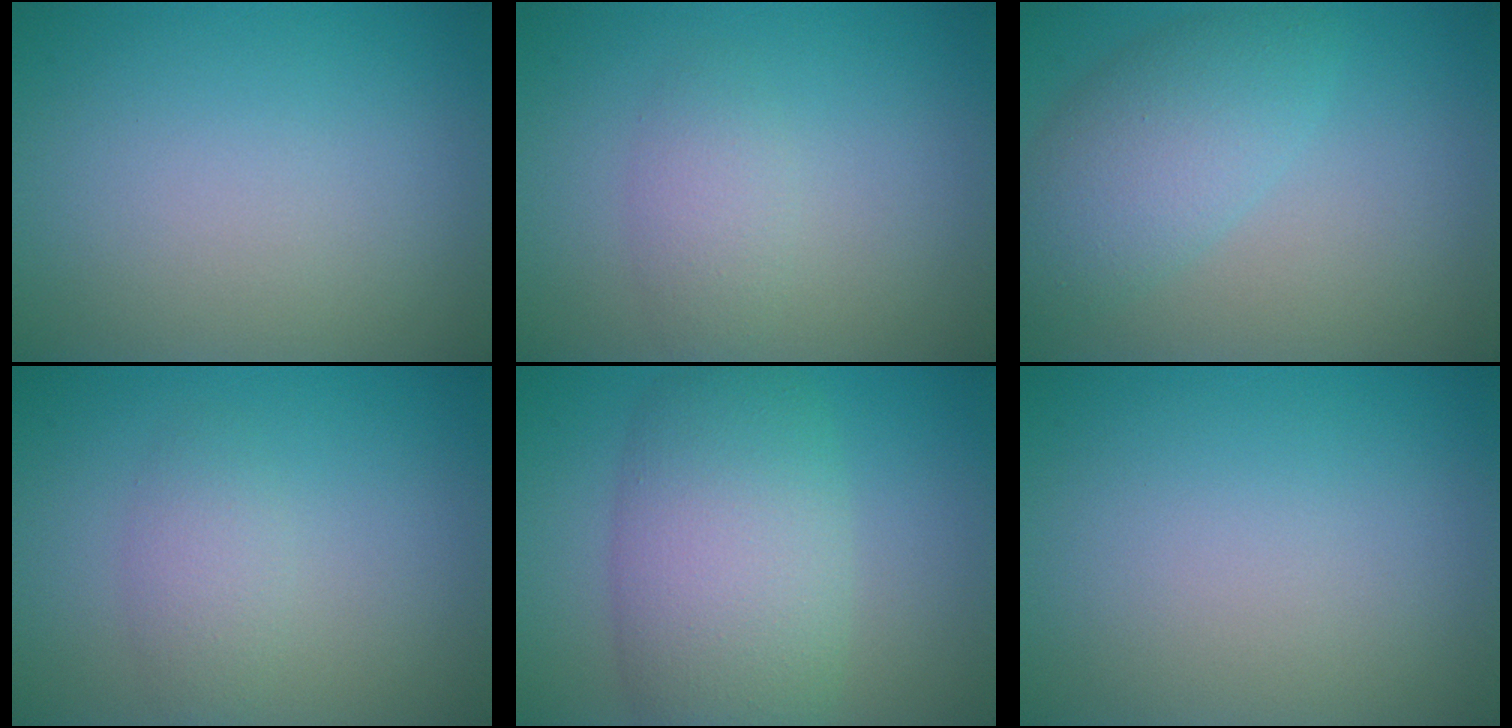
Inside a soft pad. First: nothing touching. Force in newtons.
{"total": 1.9, "press": 1.9, "slide": 0.1}
{"total": 4.7, "press": 4.7, "slide": 0.1}
{"total": 1.9, "press": 1.9, "slide": 0.1}
{"total": 8.4, "press": 8.4, "slide": 0.4}
{"total": 0.0}